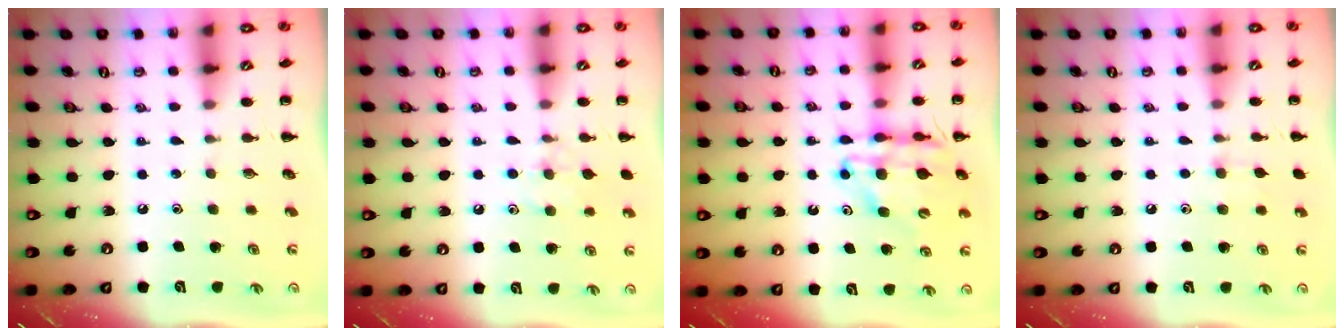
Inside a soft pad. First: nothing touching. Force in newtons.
{"total": 8.0, "press": 7.7, "slide": 2.0}
{"total": 13.0, "press": 12.5, "slide": 3.7}
{"total": 5.8, "press": 5.3, "slide": 2.2}